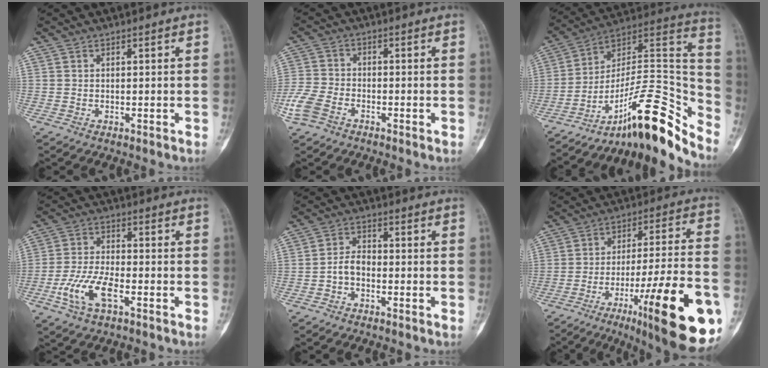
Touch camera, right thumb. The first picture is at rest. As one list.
[{"total": 7.0, "force": [-3.7, 4.5, 3.9], "torque": [-0.091, 0.012, -0.076]}, {"total": 23.1, "force": [-16.6, 5.7, 15.1], "torque": [-0.186, 0.150, -0.265]}, {"total": 9.2, "force": [-3.7, 3.9, 7.4], "torque": [-0.162, 0.014, -0.073]}, {"total": 3.7, "force": [-1.4, 2.3, 2.5], "torque": [-0.040, 0.020, -0.034]}, {"total": 26.2, "force": [-11.1, 4.6, 23.3], "torque": [-0.287, 0.047, -0.158]}]